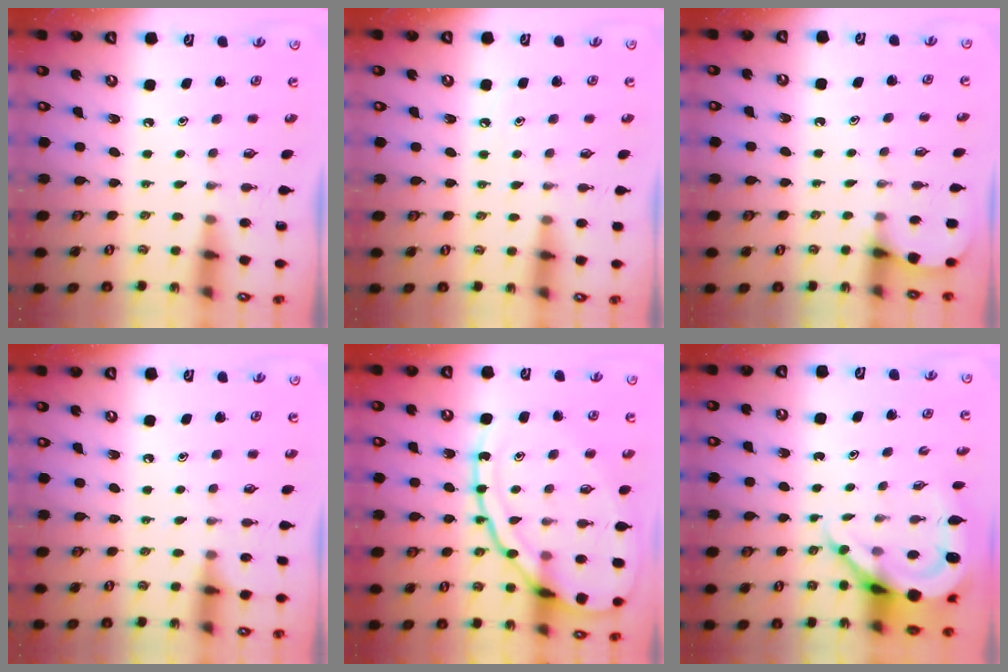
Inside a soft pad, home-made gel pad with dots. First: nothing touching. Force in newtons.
{"total": 5.3, "press": 5.2, "slide": 0.7}
{"total": 3.3, "press": 3.3, "slide": 0.3}
{"total": 5.2, "press": 5.1, "slide": 0.7}
{"total": 19.4, "press": 19.3, "slide": 2.0}
{"total": 9.5, "press": 9.4, "slide": 1.1}